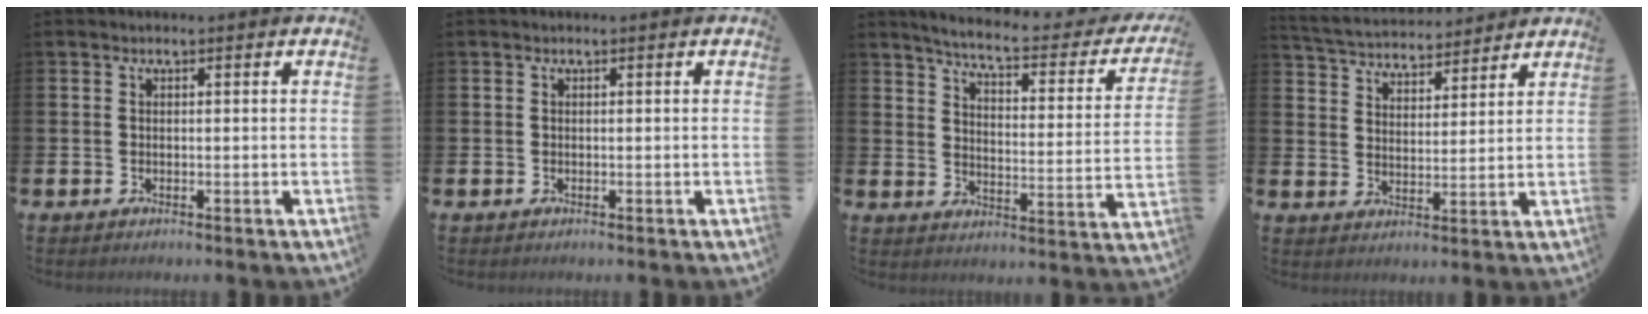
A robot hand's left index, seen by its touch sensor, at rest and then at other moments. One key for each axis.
{"total": 0.0}
{"total": 5.7, "fx": 5.0, "fy": 0.6, "fz": 2.6, "tx": -0.070, "ty": -0.040, "tz": 0.076}
{"total": 4.7, "fx": 4.6, "fy": 1.0, "fz": 0.0, "tx": -0.025, "ty": -0.033, "tz": 0.080}